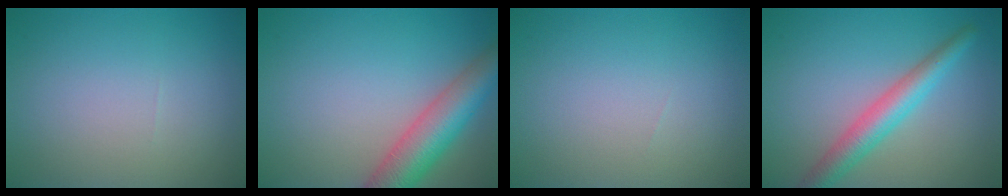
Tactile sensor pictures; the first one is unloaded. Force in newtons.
{"total": 6.5, "press": 6.5, "slide": 0.3}
{"total": 0.0}
{"total": 4.2, "press": 4.2, "slide": 0.1}